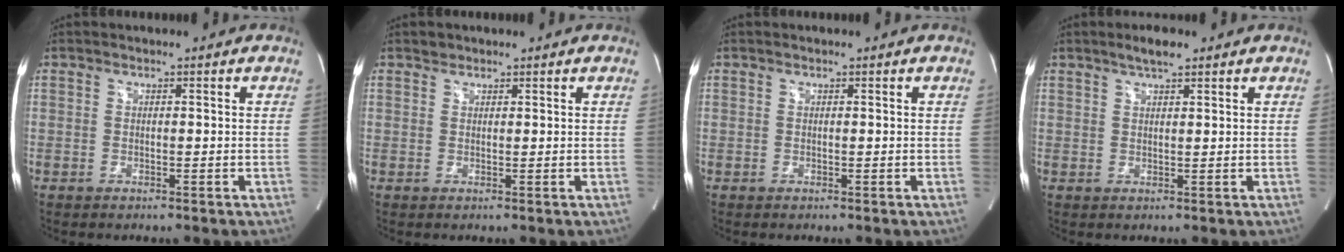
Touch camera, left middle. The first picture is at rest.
{"total": 0.9, "force": [0.8, 0.5, 0.0], "torque": [0.004, 0.002, 0.009]}
{"total": 0.0}
{"total": 3.2, "force": [2.4, 0.6, 2.1], "torque": [-0.043, 0.008, 0.041]}